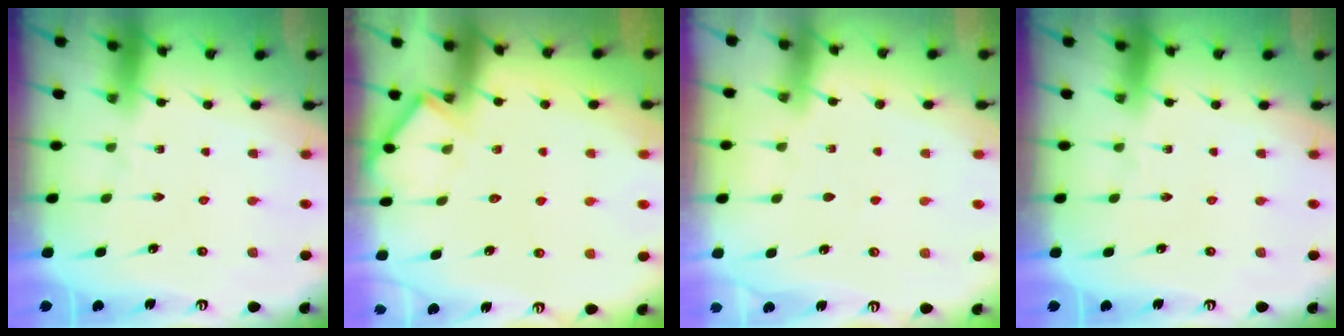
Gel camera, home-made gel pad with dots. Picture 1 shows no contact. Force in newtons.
{"total": 6.5, "press": 6.5, "slide": 0.5}
{"total": 2.1, "press": 2.0, "slide": 0.3}
{"total": 0.0}